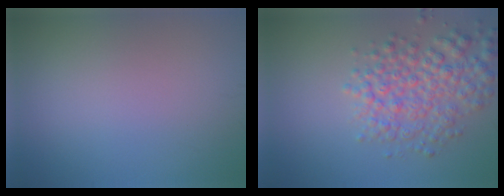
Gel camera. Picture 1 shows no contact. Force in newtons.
{"total": 5.4, "press": 5.4, "slide": 0.2}